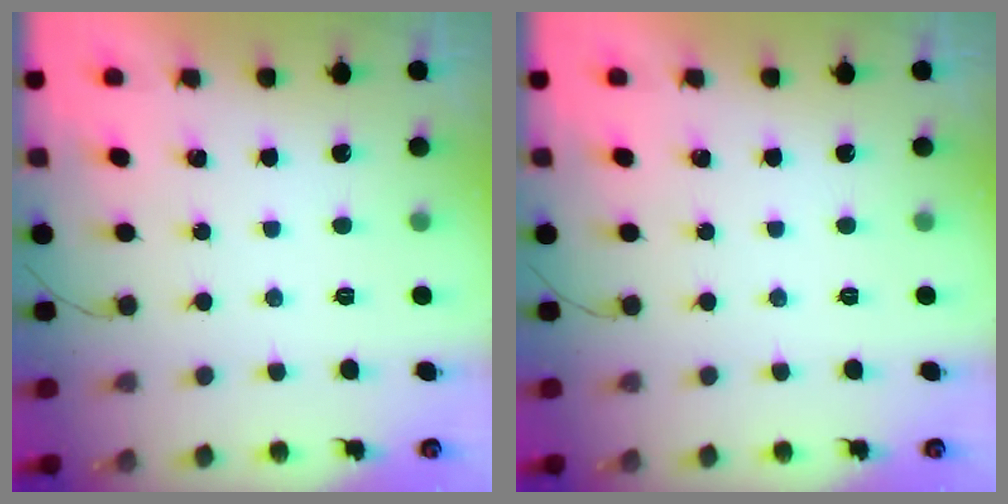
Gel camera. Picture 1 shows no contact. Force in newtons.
{"total": 0.0}